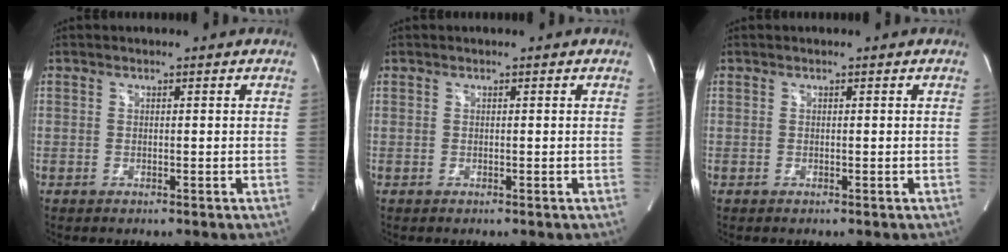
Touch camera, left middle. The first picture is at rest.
{"total": 0.0}
{"total": 0.0}